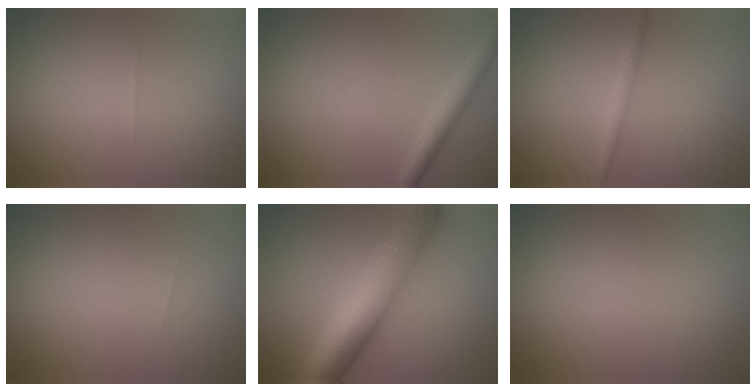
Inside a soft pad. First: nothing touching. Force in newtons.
{"total": 2.5, "press": 2.5, "slide": 0.1}
{"total": 1.3, "press": 1.3, "slide": 0.0}
{"total": 0.0}
{"total": 11.3, "press": 11.3, "slide": 0.2}
{"total": 0.0}